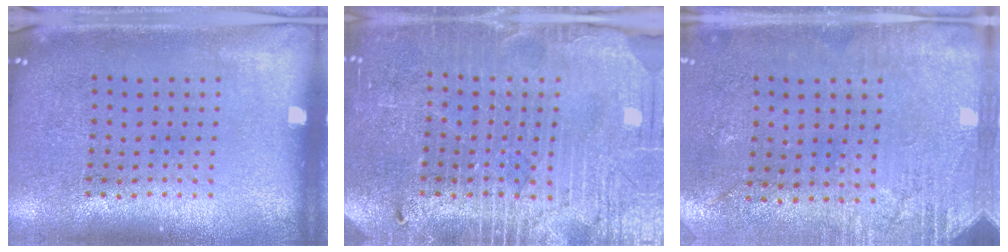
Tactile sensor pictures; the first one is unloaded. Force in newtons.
{"total": 3.9, "press": 3.7, "slide": 1.2}
{"total": 2.8, "press": 2.4, "slide": 1.5}